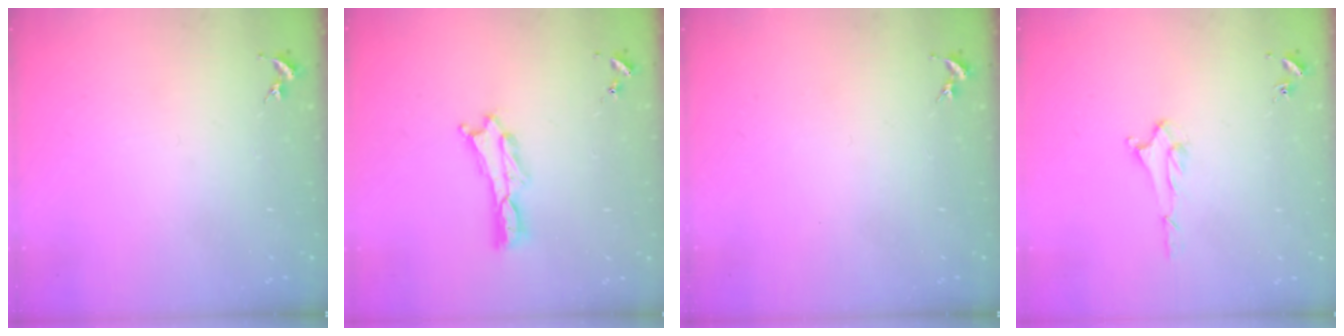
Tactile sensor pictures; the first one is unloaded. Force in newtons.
{"total": 0.8, "press": 0.7, "slide": 0.2}
{"total": 0.0}
{"total": 1.5, "press": 1.5, "slide": 0.2}